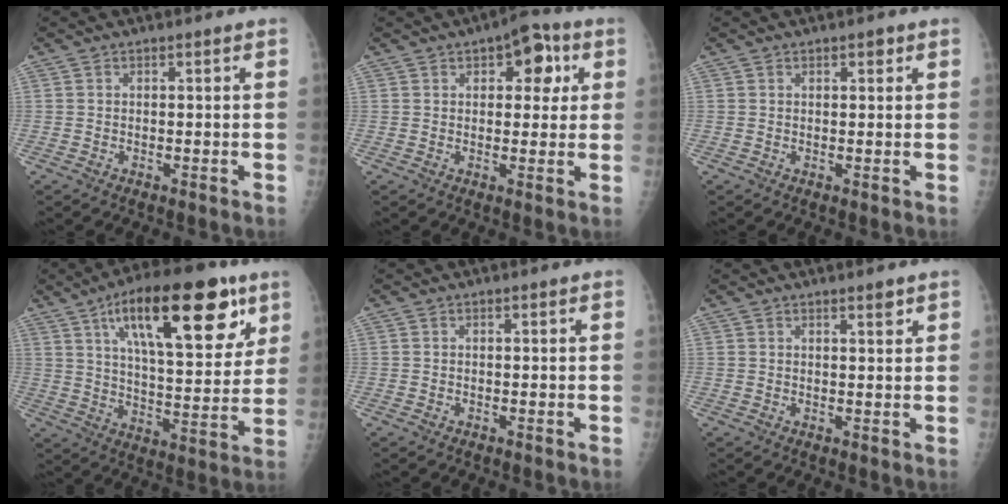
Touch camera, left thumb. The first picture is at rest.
{"total": 8.5, "force": [3.1, 4.8, 6.2], "torque": [-0.036, 0.000, 0.030]}
{"total": 1.3, "force": [0.7, 0.7, 0.9], "torque": [-0.003, -0.001, 0.008]}
{"total": 24.5, "force": [12.2, 9.4, 19.0], "torque": [-0.252, -0.029, 0.192]}
{"total": 0.0}
{"total": 1.7, "force": [1.3, 0.3, 1.0], "torque": [-0.012, -0.009, 0.019]}